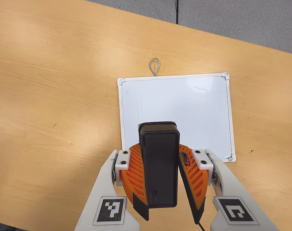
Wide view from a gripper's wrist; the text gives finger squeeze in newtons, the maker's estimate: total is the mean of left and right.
{"total": 9.5, "left": 9.8, "right": 9.2}